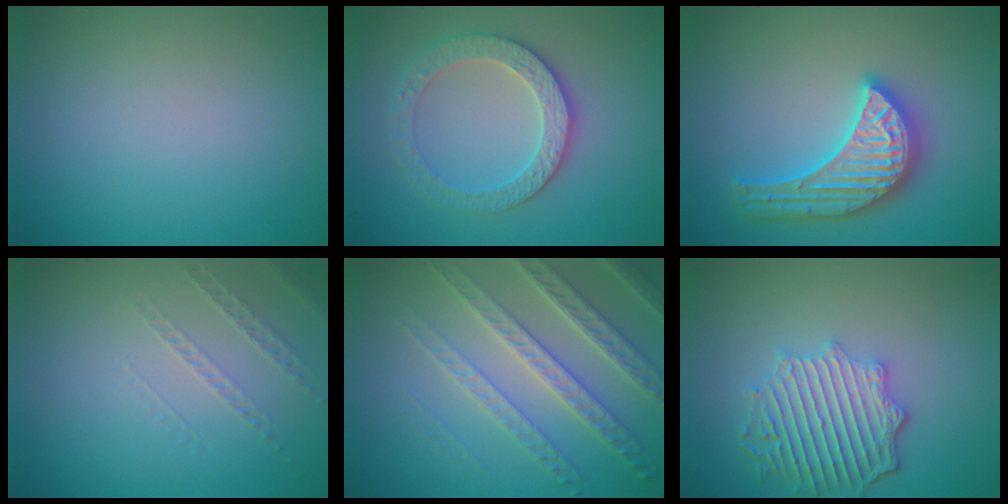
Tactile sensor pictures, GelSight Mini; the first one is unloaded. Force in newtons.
{"total": 3.6, "press": 3.5, "slide": 0.9}
{"total": 5.5, "press": 5.5, "slide": 0.6}
{"total": 1.1, "press": 0.6, "slide": 0.9}
{"total": 6.6, "press": 4.7, "slide": 4.5}
{"total": 5.6, "press": 4.5, "slide": 3.3}